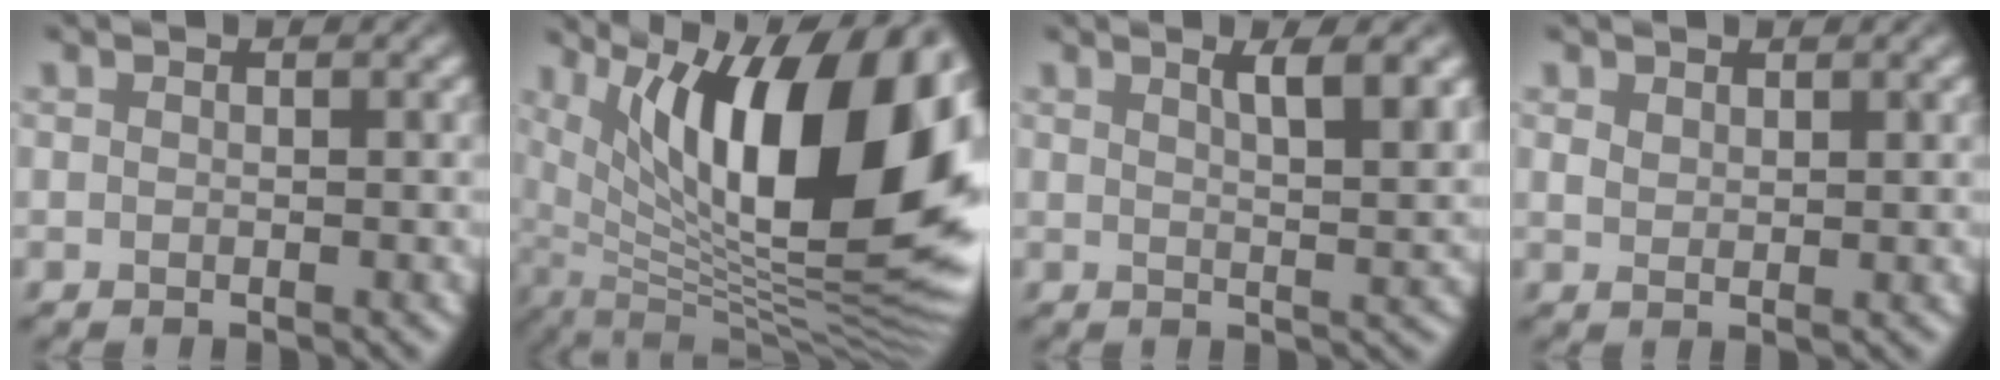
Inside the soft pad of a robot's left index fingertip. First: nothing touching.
{"total": 17.9, "force": [5.9, 7.4, 15.2], "torque": [-0.213, 0.011, 0.100]}
{"total": 4.5, "force": [2.2, 1.3, 3.8], "torque": [-0.048, -0.002, 0.031]}
{"total": 1.2, "force": [0.9, 0.5, 0.6], "torque": [-0.014, -0.003, 0.019]}